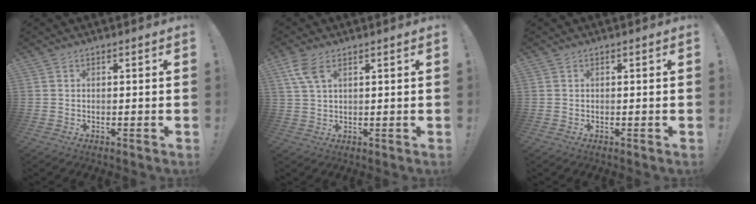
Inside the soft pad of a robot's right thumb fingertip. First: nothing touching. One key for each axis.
{"total": 6.1, "fx": 3.0, "fy": 2.7, "fz": 4.6, "tx": -0.100, "ty": -0.005, "tz": 0.058}
{"total": 0.0}